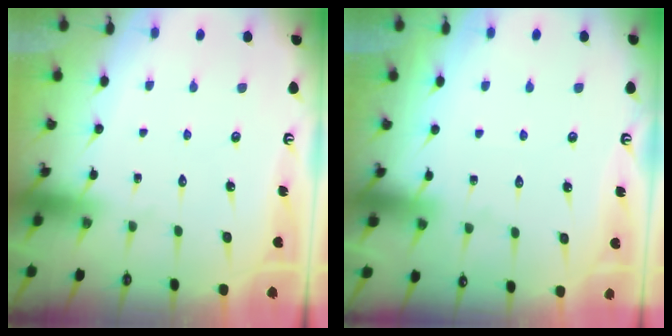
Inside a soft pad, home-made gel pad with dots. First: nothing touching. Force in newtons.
{"total": 3.5, "press": 3.5, "slide": 0.4}